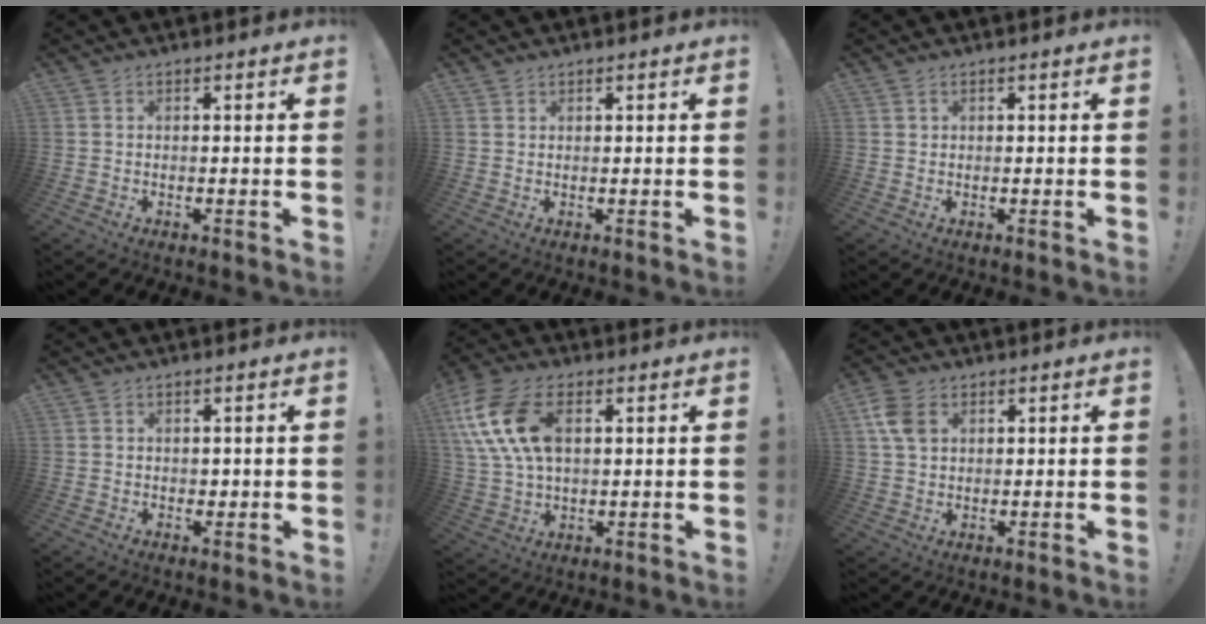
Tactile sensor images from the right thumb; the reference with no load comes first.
{"total": 0.8, "force": [0.7, 0.4, 0.1], "torque": [-0.002, -0.002, 0.014]}
{"total": 0.8, "force": [0.5, 0.6, 0.1], "torque": [0.002, -0.001, 0.008]}
{"total": 1.1, "force": [0.2, 1.1, 0.3], "torque": [0.001, 0.000, 0.002]}
{"total": 16.9, "force": [5.2, 10.3, 12.3], "torque": [-0.252, -0.002, 0.097]}
{"total": 7.5, "force": [2.5, 5.2, 4.8], "torque": [-0.099, 0.004, 0.050]}